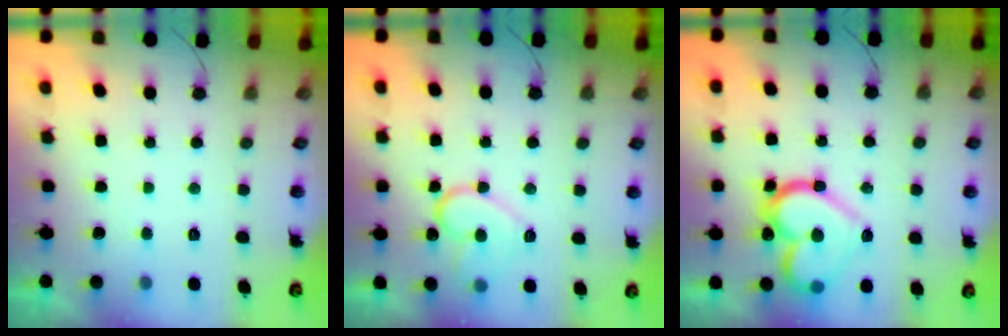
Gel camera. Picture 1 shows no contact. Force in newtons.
{"total": 12.9, "press": 12.8, "slide": 1.1}
{"total": 20.2, "press": 20.1, "slide": 1.6}